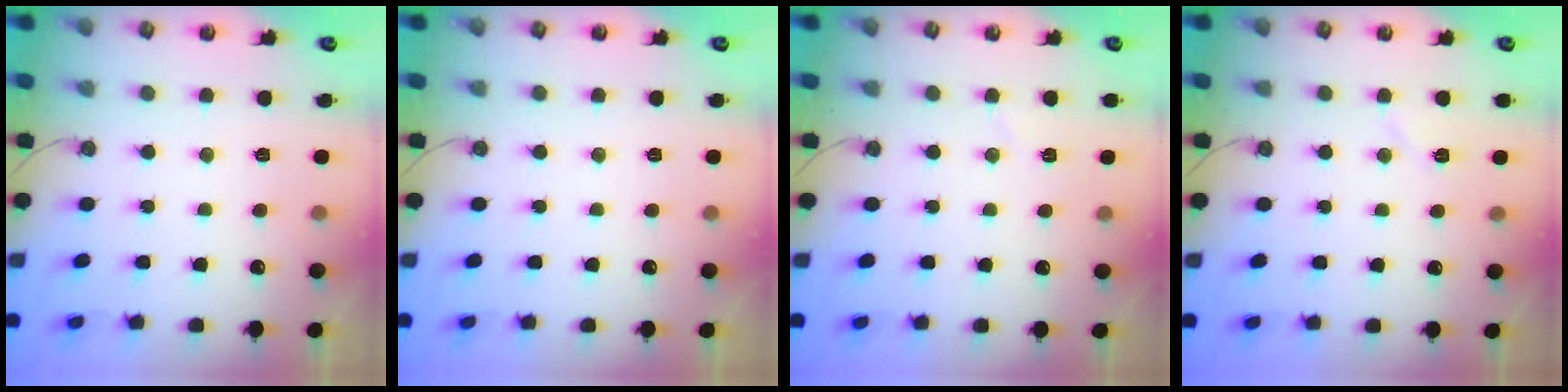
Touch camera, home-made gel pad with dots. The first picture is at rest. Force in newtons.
{"total": 0.0}
{"total": 3.8, "press": 2.7, "slide": 2.7}
{"total": 5.3, "press": 5.2, "slide": 0.9}